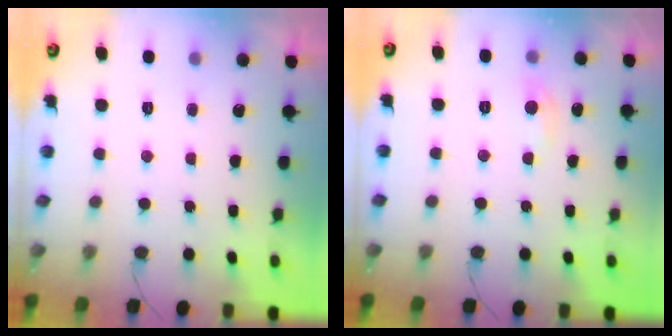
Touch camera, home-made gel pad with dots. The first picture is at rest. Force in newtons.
{"total": 4.2, "press": 4.1, "slide": 0.6}